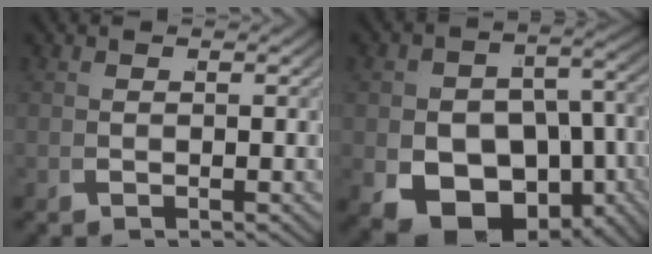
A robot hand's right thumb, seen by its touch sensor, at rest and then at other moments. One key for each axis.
{"total": 11.9, "fx": -4.3, "fy": 8.7, "fz": 7.0, "tx": -0.139, "ty": -0.056, "tz": -0.044}